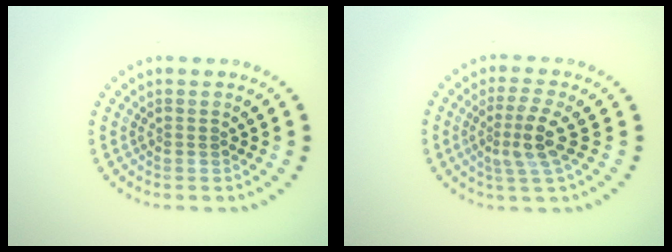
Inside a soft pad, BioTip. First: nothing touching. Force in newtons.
{"total": 3.2, "press": 2.7, "slide": 1.7}